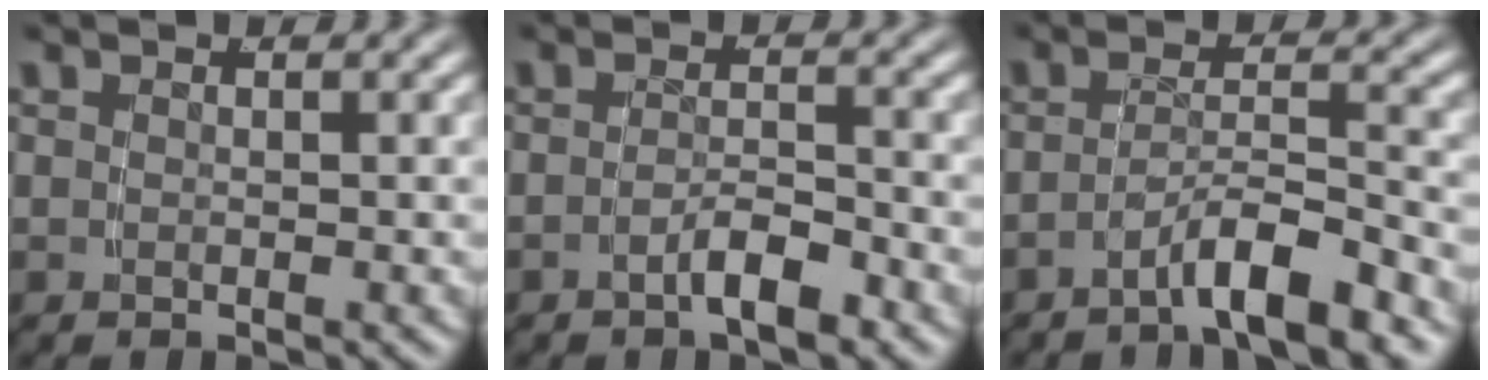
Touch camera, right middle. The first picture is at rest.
{"total": 2.7, "force": [-2.1, 0.0, 1.7], "torque": [-0.021, -0.002, -0.037]}
{"total": 4.3, "force": [-3.4, 0.3, 2.6], "torque": [-0.032, 0.002, -0.058]}